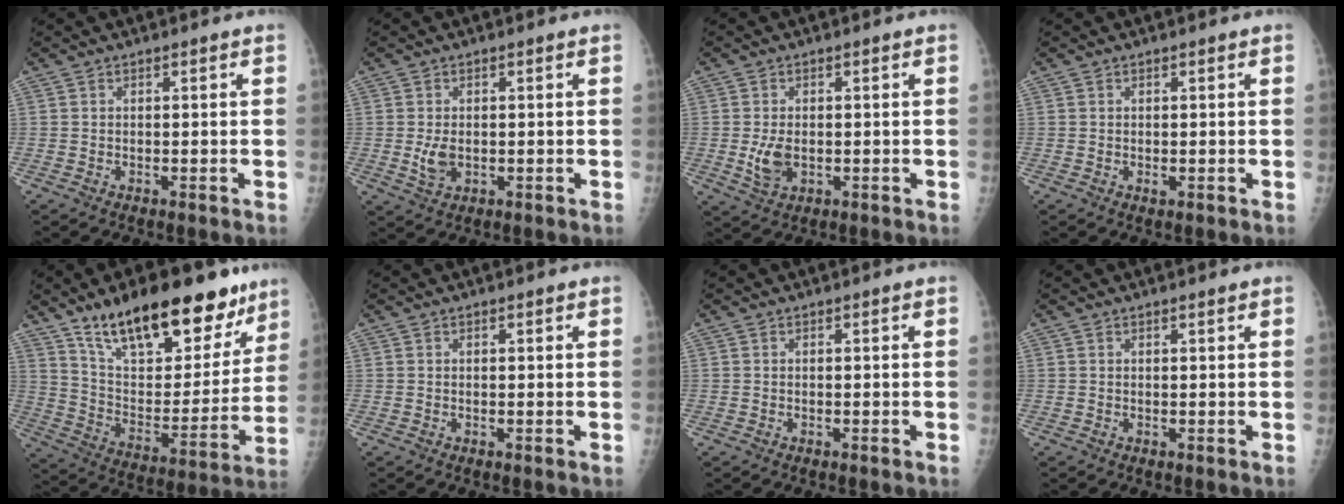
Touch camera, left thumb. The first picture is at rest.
{"total": 3.5, "force": [-0.2, 2.3, 2.7], "torque": [-0.051, -0.007, 0.000]}
{"total": 4.5, "force": [-0.5, 2.8, 3.5], "torque": [-0.067, -0.008, -0.004]}
{"total": 0.8, "force": [0.1, 0.4, 0.6], "torque": [-0.010, -0.003, 0.006]}
{"total": 26.7, "force": [18.2, 11.0, 16.2], "torque": [-0.204, -0.061, 0.292]}
{"total": 0.5, "force": [0.3, 0.2, 0.4], "torque": [-0.007, -0.001, 0.005]}
{"total": 0.0}
{"total": 0.6, "force": [0.4, 0.0, 0.3], "torque": [-0.010, -0.003, 0.009]}